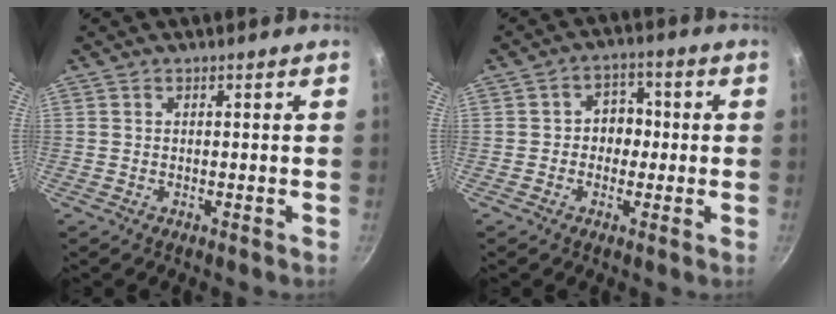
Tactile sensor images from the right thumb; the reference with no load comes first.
{"total": 5.5, "force": [-0.3, 4.6, 2.9], "torque": [0.006, 0.012, -0.010]}